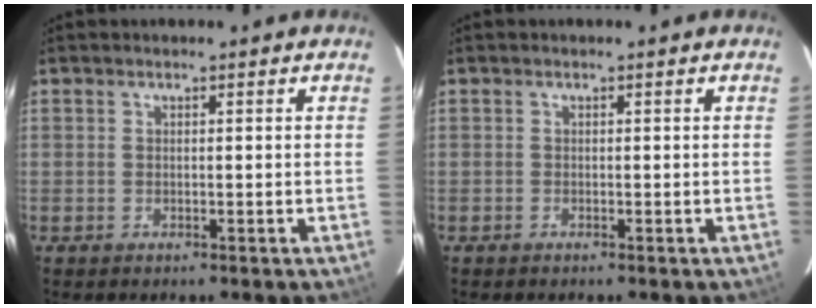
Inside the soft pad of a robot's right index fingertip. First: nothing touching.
{"total": 0.0}